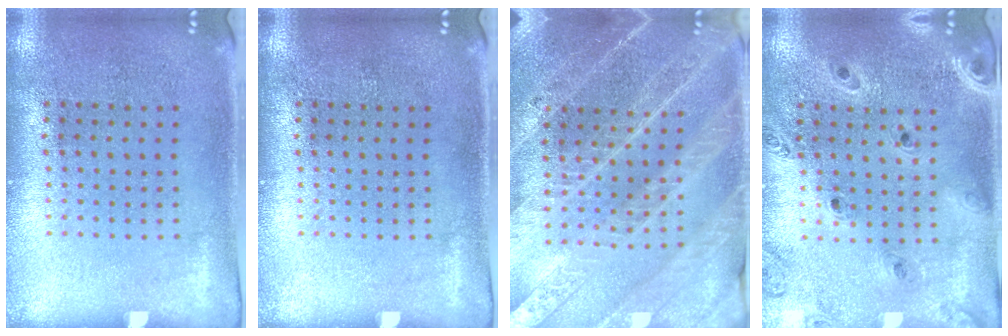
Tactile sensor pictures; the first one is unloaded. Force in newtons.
{"total": 0.0}
{"total": 3.7, "press": 3.5, "slide": 1.4}
{"total": 1.3, "press": 1.3, "slide": 0.2}